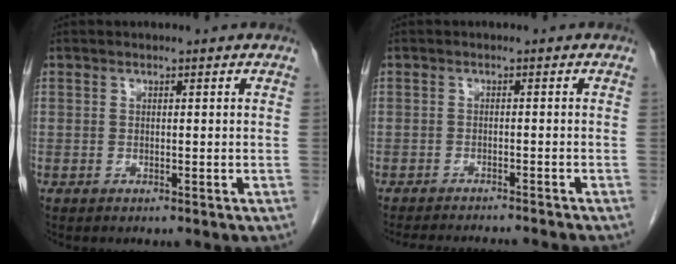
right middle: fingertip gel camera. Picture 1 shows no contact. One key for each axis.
{"total": 10.5, "fx": -9.7, "fy": 0.4, "fz": 3.8, "tx": -0.043, "ty": -0.011, "tz": -0.125}